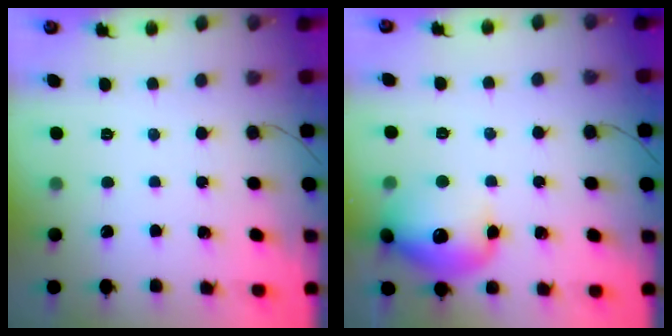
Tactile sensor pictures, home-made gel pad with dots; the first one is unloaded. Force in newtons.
{"total": 15.7, "press": 15.6, "slide": 1.1}